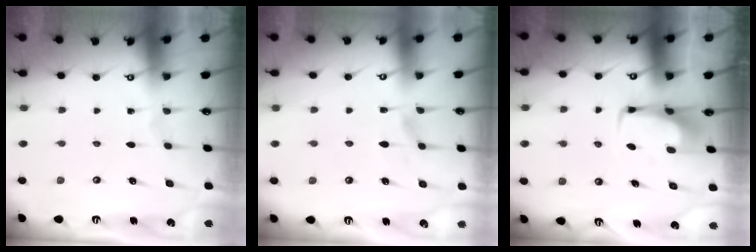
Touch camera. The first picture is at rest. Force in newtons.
{"total": 1.6, "press": 1.0, "slide": 1.2}
{"total": 3.0, "press": 2.9, "slide": 0.4}